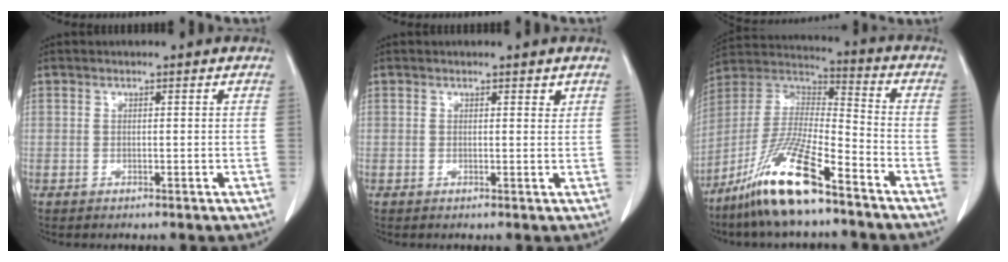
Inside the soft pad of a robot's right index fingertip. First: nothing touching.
{"total": 0.9, "force": [0.7, 0.2, 0.4], "torque": [-0.006, -0.003, 0.008]}
{"total": 15.8, "force": [-10.6, 1.8, 11.6], "torque": [-0.246, -0.015, -0.200]}